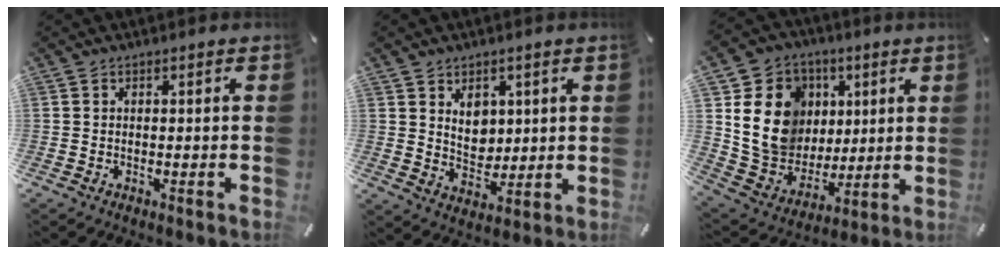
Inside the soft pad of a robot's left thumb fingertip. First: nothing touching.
{"total": 6.5, "force": [2.6, 5.4, 2.7], "torque": [-0.031, -0.014, 0.044]}
{"total": 17.1, "force": [3.8, 15.1, 7.1], "torque": [-0.129, -0.015, 0.082]}